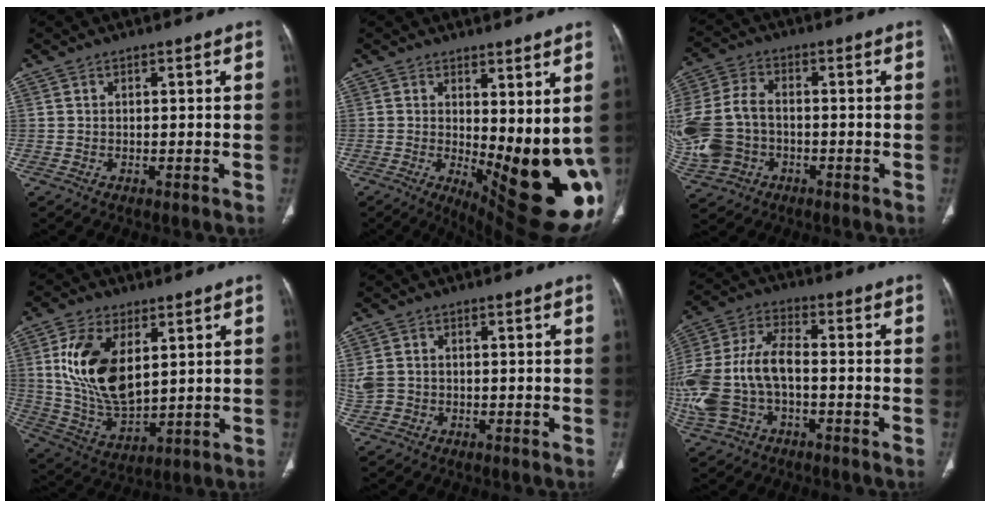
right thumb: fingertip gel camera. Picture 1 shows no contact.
{"total": 17.6, "force": [-0.5, 6.3, 16.4], "torque": [-0.212, -0.042, 0.016]}
{"total": 14.8, "force": [-2.5, 11.4, 9.2], "torque": [-0.229, 0.015, -0.041]}
{"total": 16.7, "force": [4.1, 9.3, 13.2], "torque": [-0.240, -0.018, 0.088]}
{"total": 4.1, "force": [-0.4, 3.4, 2.1], "torque": [-0.053, 0.013, -0.001]}
{"total": 16.8, "force": [-2.9, 9.7, 13.5], "torque": [-0.312, 0.029, -0.050]}